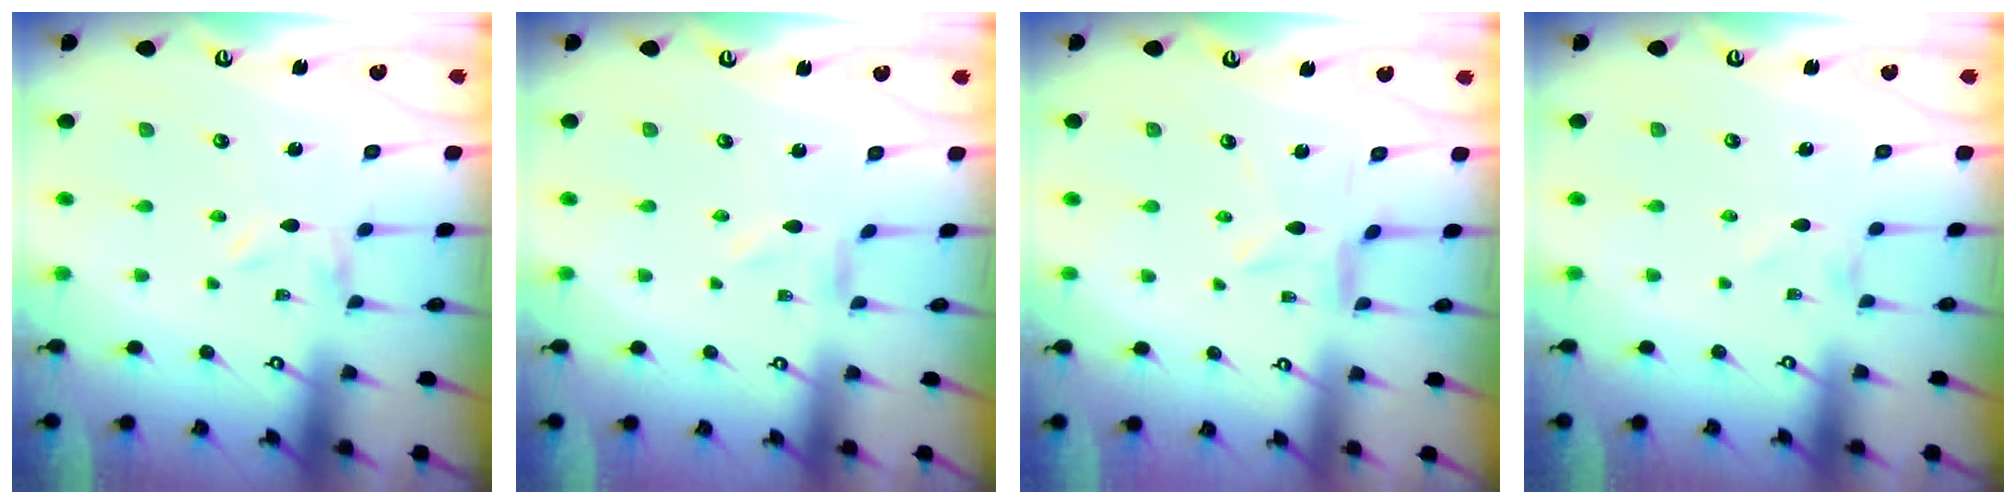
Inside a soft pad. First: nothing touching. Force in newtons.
{"total": 0.0}
{"total": 5.8, "press": 5.8, "slide": 0.6}
{"total": 0.0}